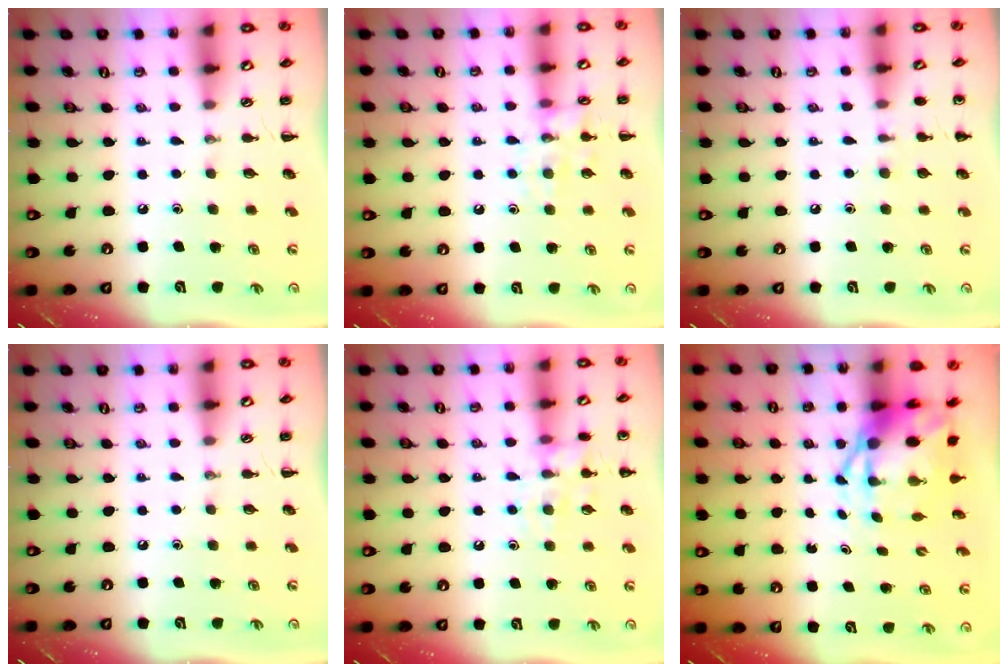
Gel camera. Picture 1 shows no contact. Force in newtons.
{"total": 10.8, "press": 10.7, "slide": 0.6}
{"total": 4.9, "press": 4.7, "slide": 1.5}
{"total": 0.0}
{"total": 10.6, "press": 10.6, "slide": 0.4}
{"total": 6.4, "press": 6.2, "slide": 1.7}